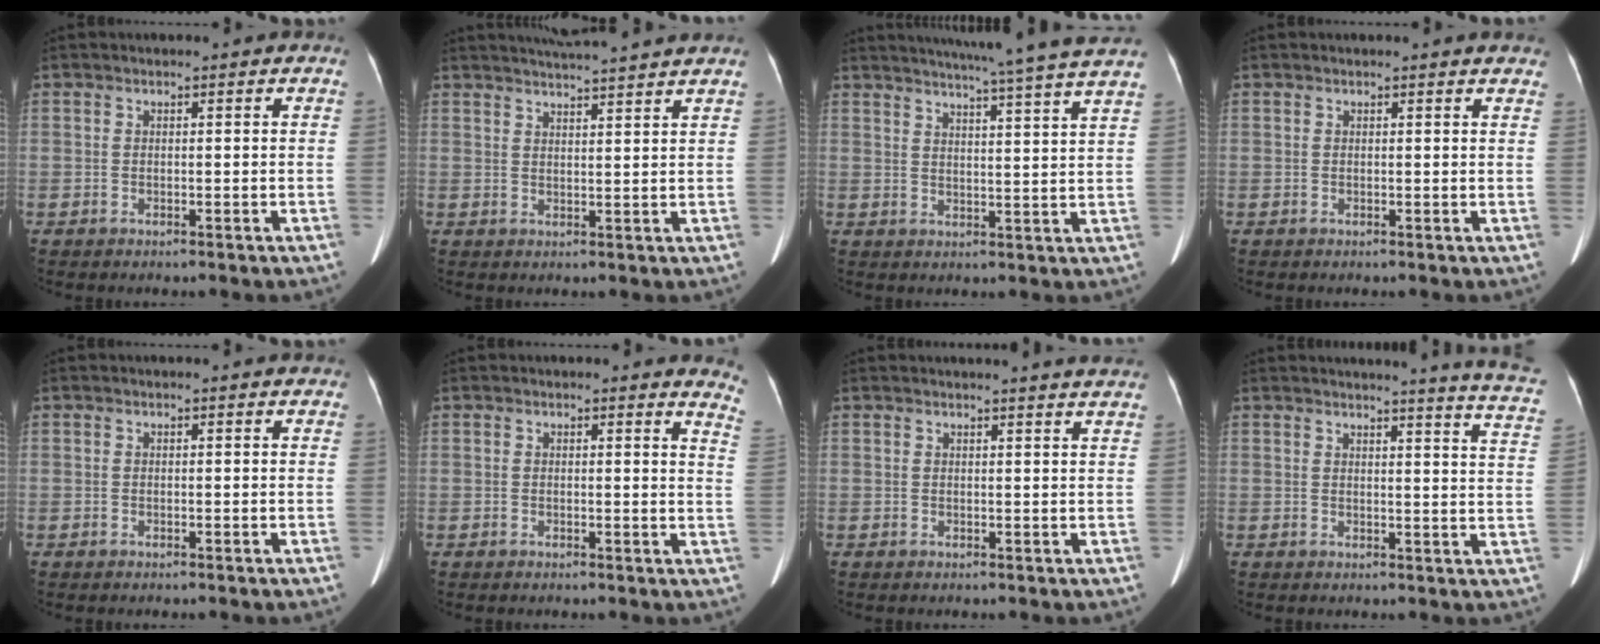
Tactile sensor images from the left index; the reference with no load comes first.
{"total": 9.4, "force": [8.7, -0.6, 3.3], "torque": [-0.059, 0.020, 0.114]}
{"total": 18.3, "force": [16.4, -2.0, 8.0], "torque": [-0.132, -0.032, 0.198]}
{"total": 4.9, "force": [4.8, 0.7, 1.2], "torque": [-0.005, -0.007, 0.026]}
{"total": 1.4, "force": [1.3, 0.7, 0.2], "torque": [-0.008, 0.008, 0.001]}
{"total": 5.4, "force": [5.2, 0.4, 1.0], "torque": [-0.003, -0.041, 0.021]}
{"total": 7.2, "force": [6.9, -0.5, 2.1], "torque": [-0.019, 0.001, 0.057]}
{"total": 11.7, "force": [10.9, -0.8, 4.2], "torque": [-0.040, -0.074, 0.094]}